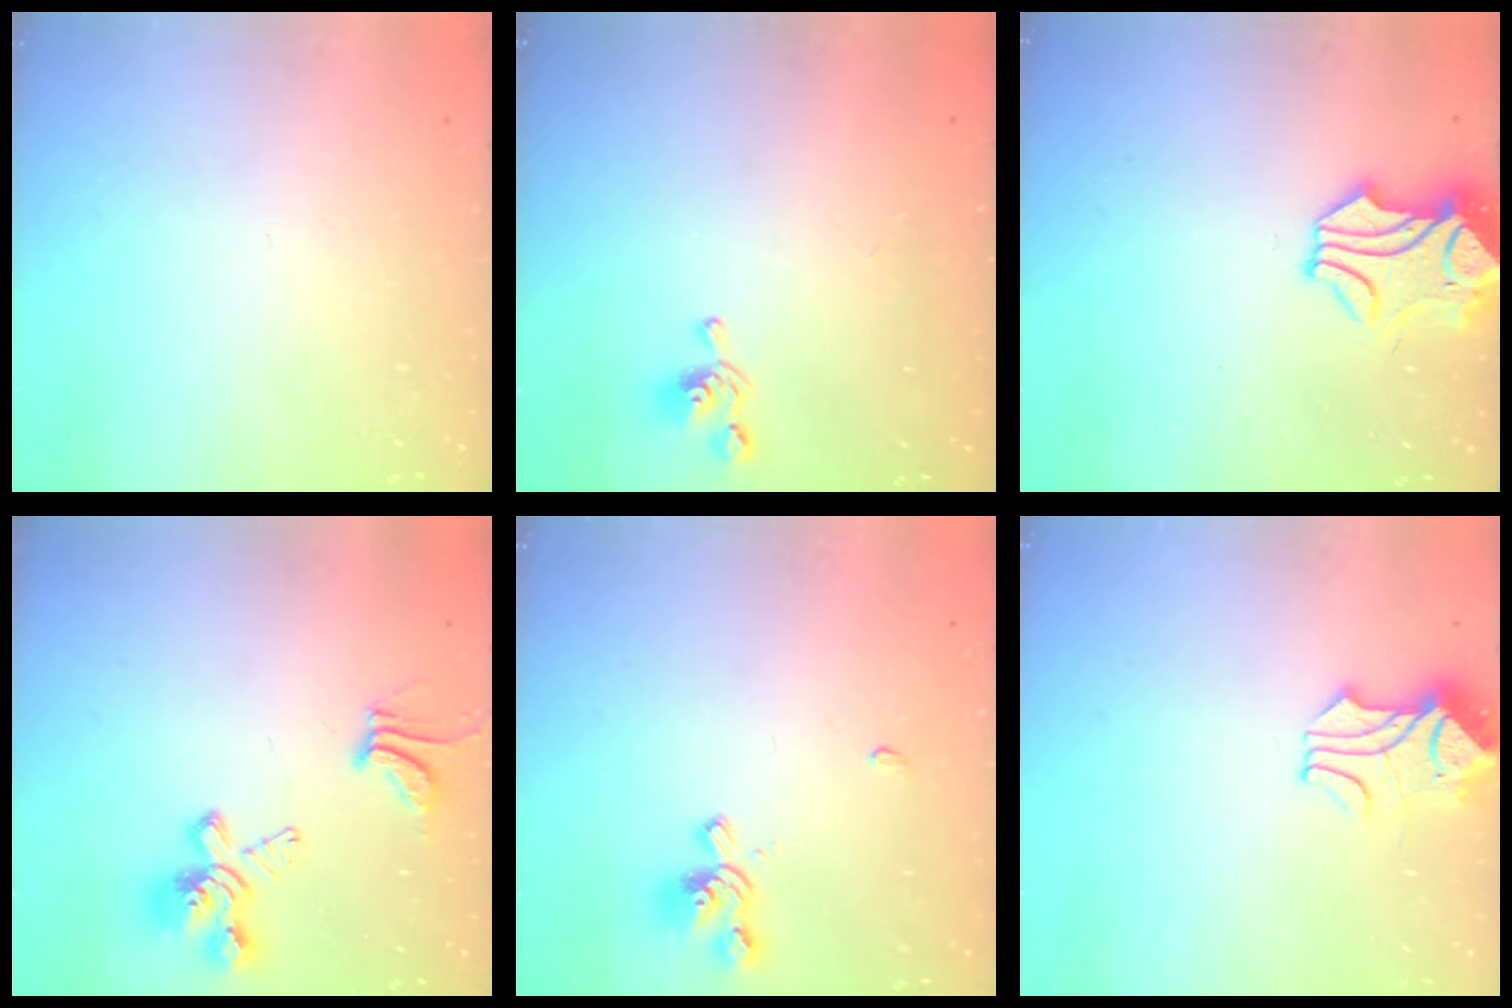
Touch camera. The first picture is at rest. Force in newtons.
{"total": 2.3, "press": 2.2, "slide": 0.8}
{"total": 1.4, "press": 0.6, "slide": 1.3}
{"total": 6.2, "press": 5.8, "slide": 2.2}
{"total": 1.4, "press": 0.9, "slide": 1.1}
{"total": 1.6, "press": 1.2, "slide": 1.0}